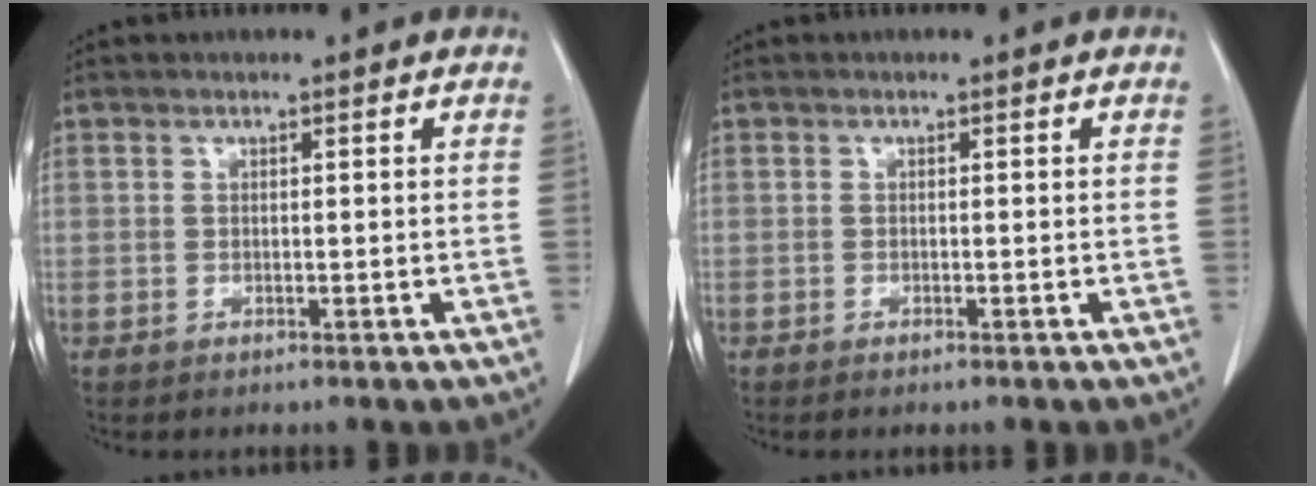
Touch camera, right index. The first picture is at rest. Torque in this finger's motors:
{"motor_torque": [-0.10, 0.13, 0.01, 0.01]}